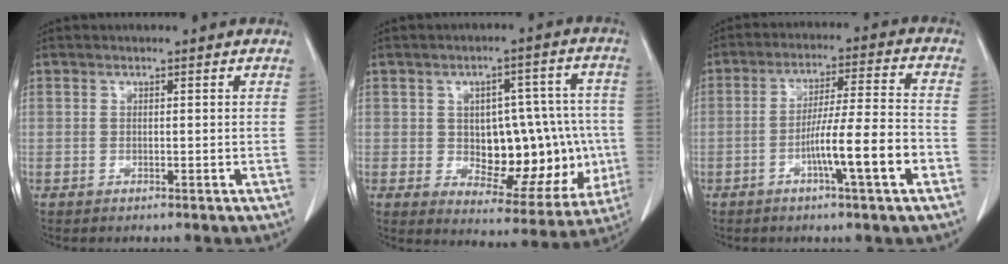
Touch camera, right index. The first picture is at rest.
{"total": 16.9, "force": [-1.4, 8.5, 14.6], "torque": [-0.185, 0.030, 0.004]}
{"total": 10.9, "force": [-4.1, -0.1, 10.1], "torque": [-0.170, 0.003, -0.069]}